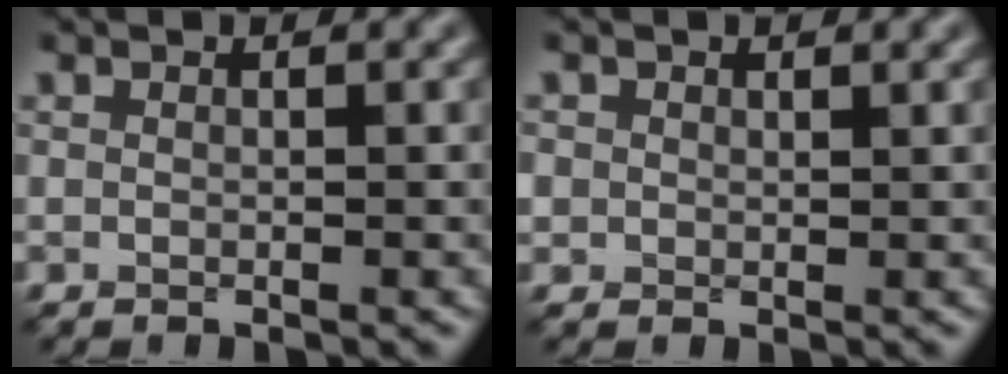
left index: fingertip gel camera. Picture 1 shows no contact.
{"total": 1.3, "force": [0.5, 1.2, 0.3], "torque": [-0.005, -0.002, 0.009]}